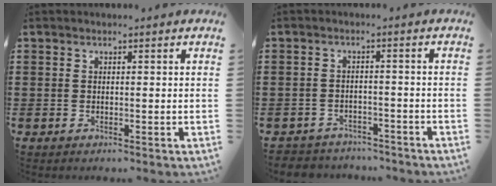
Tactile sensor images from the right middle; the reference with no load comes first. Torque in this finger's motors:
{"motor_torque": [-0.31, 0.01, 0.10, 0.02]}